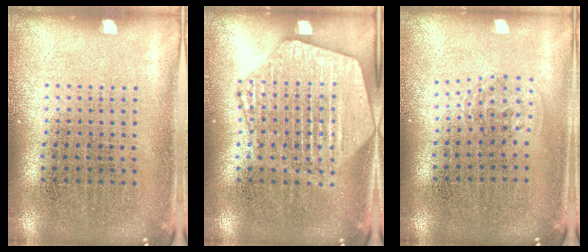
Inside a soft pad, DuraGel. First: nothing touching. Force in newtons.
{"total": 2.2, "press": 2.2, "slide": 0.2}
{"total": 1.0, "press": 0.6, "slide": 0.7}